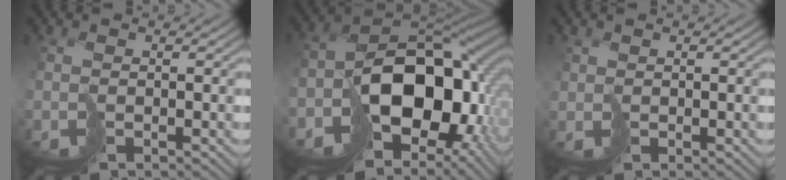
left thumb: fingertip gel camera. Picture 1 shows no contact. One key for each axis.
{"total": 16.3, "fx": -4.6, "fy": 11.4, "fz": 10.8, "tx": -0.147, "ty": -0.033, "tz": -0.059}
{"total": 1.0, "fx": 0.7, "fy": 0.4, "fz": -0.6, "tx": 0.013, "ty": -0.002, "tz": 0.015}